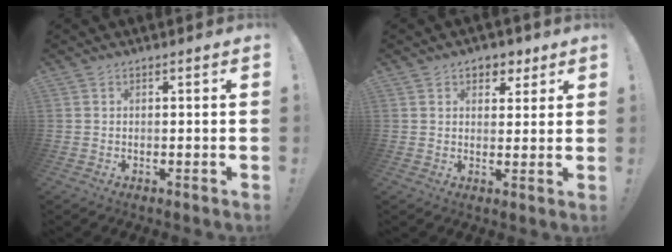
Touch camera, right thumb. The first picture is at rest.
{"total": 5.8, "force": [3.1, 4.5, 2.1], "torque": [-0.008, -0.017, 0.054]}